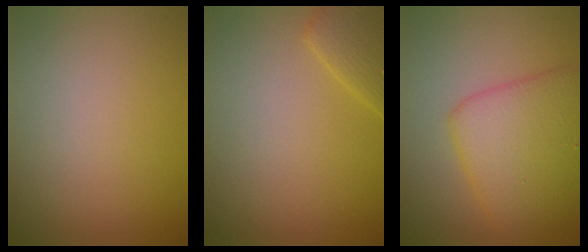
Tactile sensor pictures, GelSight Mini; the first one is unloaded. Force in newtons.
{"total": 2.7, "press": 2.7, "slide": 0.2}
{"total": 5.9, "press": 5.8, "slide": 0.3}